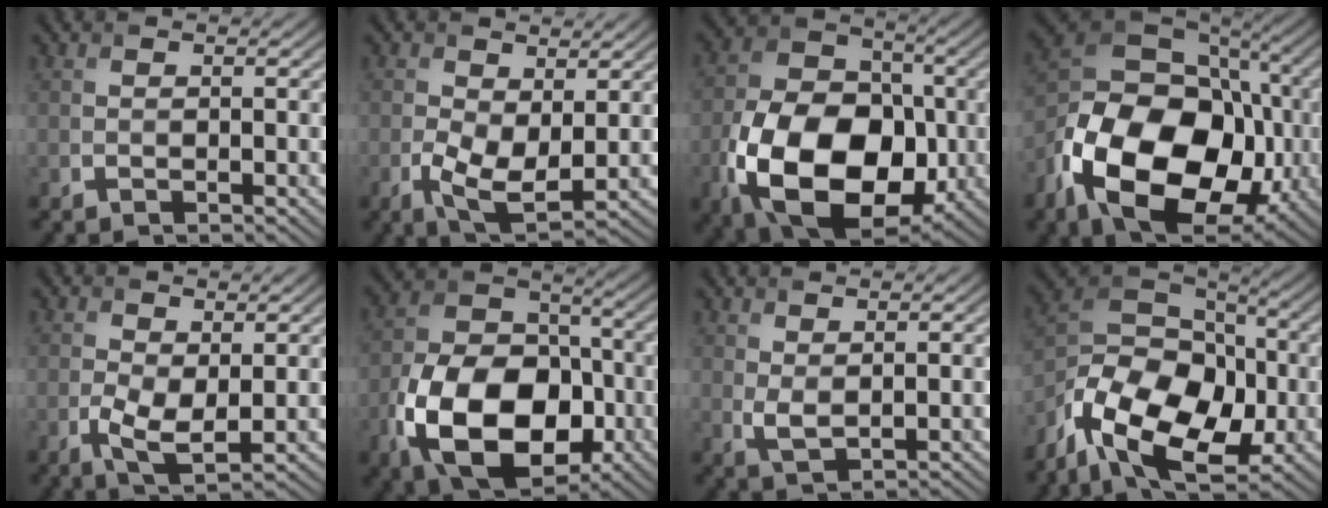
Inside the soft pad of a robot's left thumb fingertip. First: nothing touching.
{"total": 5.9, "force": [0.0, 3.3, 4.8], "torque": [-0.112, -0.012, 0.002]}
{"total": 16.7, "force": [-4.8, 11.3, 11.3], "torque": [-0.221, -0.043, -0.084]}
{"total": 20.3, "force": [-5.7, 13.9, 13.7], "torque": [-0.285, -0.041, -0.094]}
{"total": 4.4, "force": [-0.3, 2.3, 3.8], "torque": [-0.093, -0.010, -0.002]}
{"total": 15.4, "force": [-5.4, 10.2, 10.2], "torque": [-0.202, -0.035, -0.106]}
{"total": 2.1, "force": [1.1, 0.8, 1.6], "torque": [-0.040, -0.004, 0.024]}
{"total": 14.9, "force": [-6.4, 9.1, 9.9], "torque": [-0.212, -0.023, -0.134]}